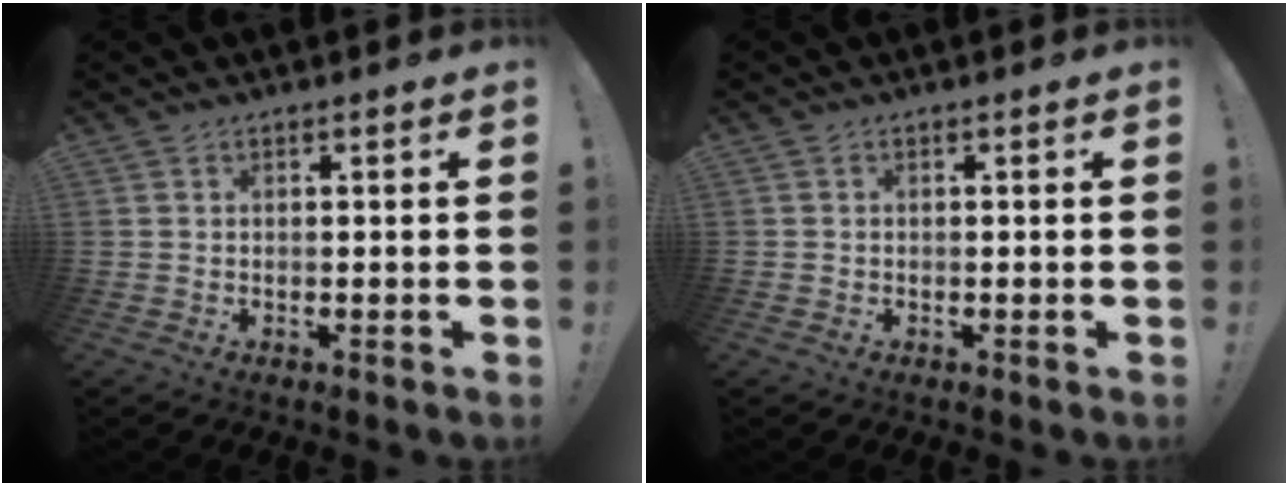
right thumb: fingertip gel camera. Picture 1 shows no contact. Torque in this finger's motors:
{"motor_torque": [-0.23, -0.06, -0.03, 0.23, -0.01]}